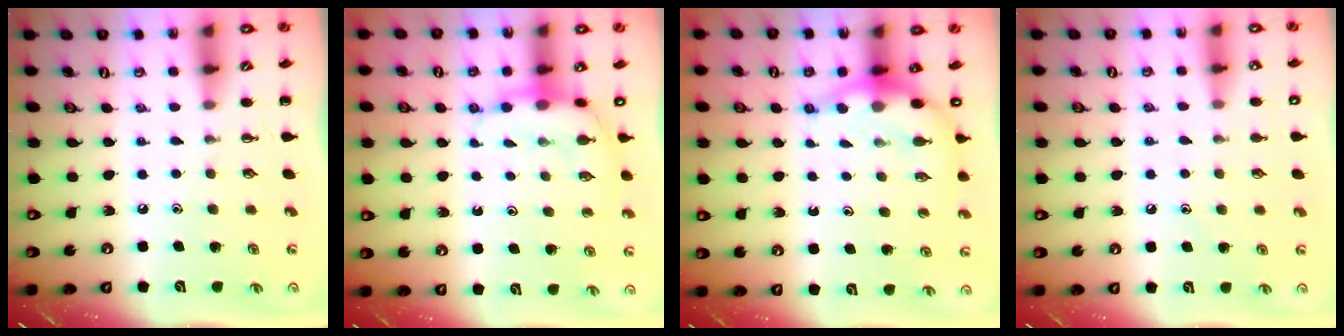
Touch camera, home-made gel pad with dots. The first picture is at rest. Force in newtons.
{"total": 7.9, "press": 7.8, "slide": 1.5}
{"total": 7.0, "press": 6.9, "slide": 1.6}
{"total": 6.7, "press": 6.4, "slide": 2.0}